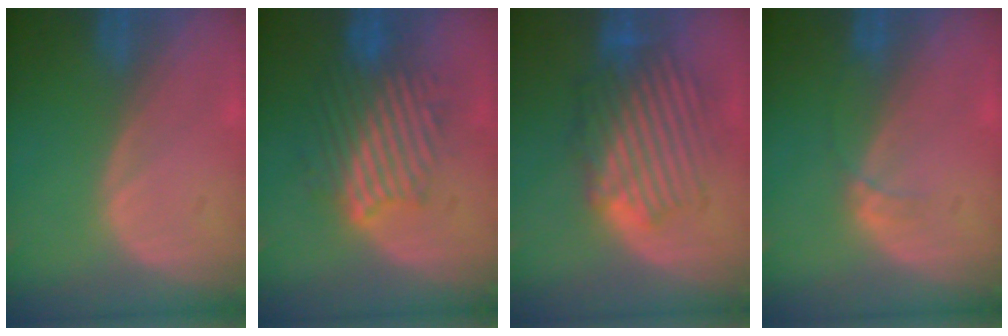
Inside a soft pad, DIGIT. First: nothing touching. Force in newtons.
{"total": 8.9, "press": 8.8, "slide": 1.7}
{"total": 8.7, "press": 8.5, "slide": 2.2}
{"total": 1.3, "press": 1.3, "slide": 0.1}